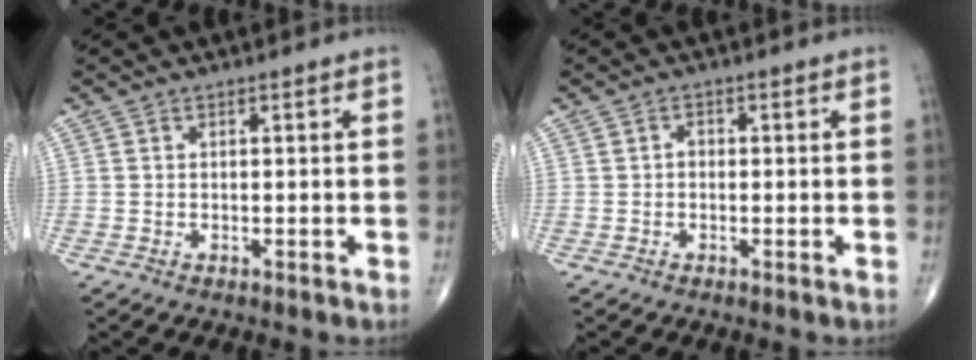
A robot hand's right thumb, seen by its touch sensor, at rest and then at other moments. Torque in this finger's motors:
{"motor_torque": [0.42, 0.45, 0.49, 0.17, -0.02]}